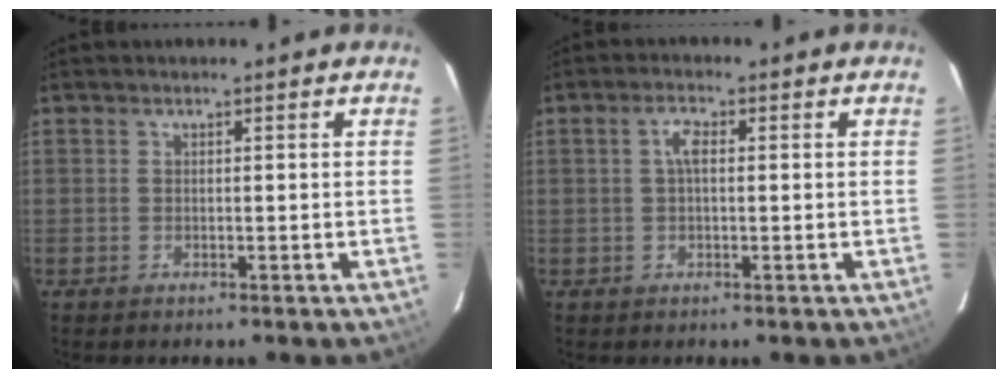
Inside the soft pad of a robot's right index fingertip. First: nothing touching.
{"total": 2.6, "force": [0.3, 1.0, 2.3], "torque": [-0.048, 0.009, 0.006]}